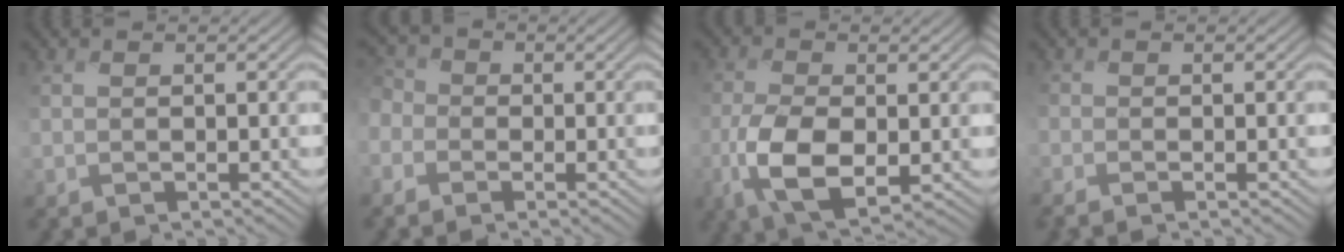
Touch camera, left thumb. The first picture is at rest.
{"total": 4.9, "force": [-1.5, 4.2, 2.2], "torque": [-0.089, -0.002, -0.042]}
{"total": 8.6, "force": [-2.2, 4.4, 7.0], "torque": [-0.163, -0.015, -0.043]}
{"total": 1.8, "force": [-1.4, 0.5, 0.9], "torque": [-0.026, -0.009, -0.034]}